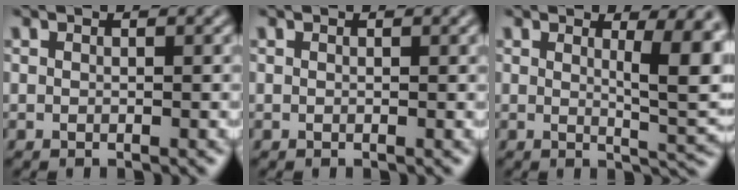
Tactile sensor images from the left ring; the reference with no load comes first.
{"total": 0.0}
{"total": 6.3, "force": [1.6, 1.6, 5.9], "torque": [-0.068, -0.009, 0.027]}